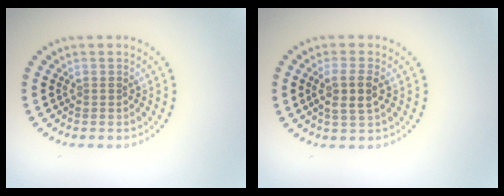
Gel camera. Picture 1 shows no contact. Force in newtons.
{"total": 2.7, "press": 2.5, "slide": 1.1}